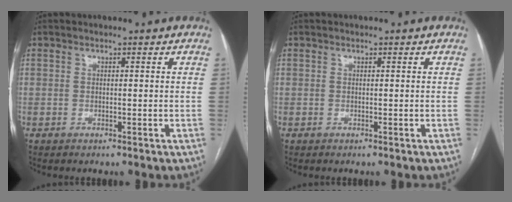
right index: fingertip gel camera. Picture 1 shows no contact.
{"total": 0.0}